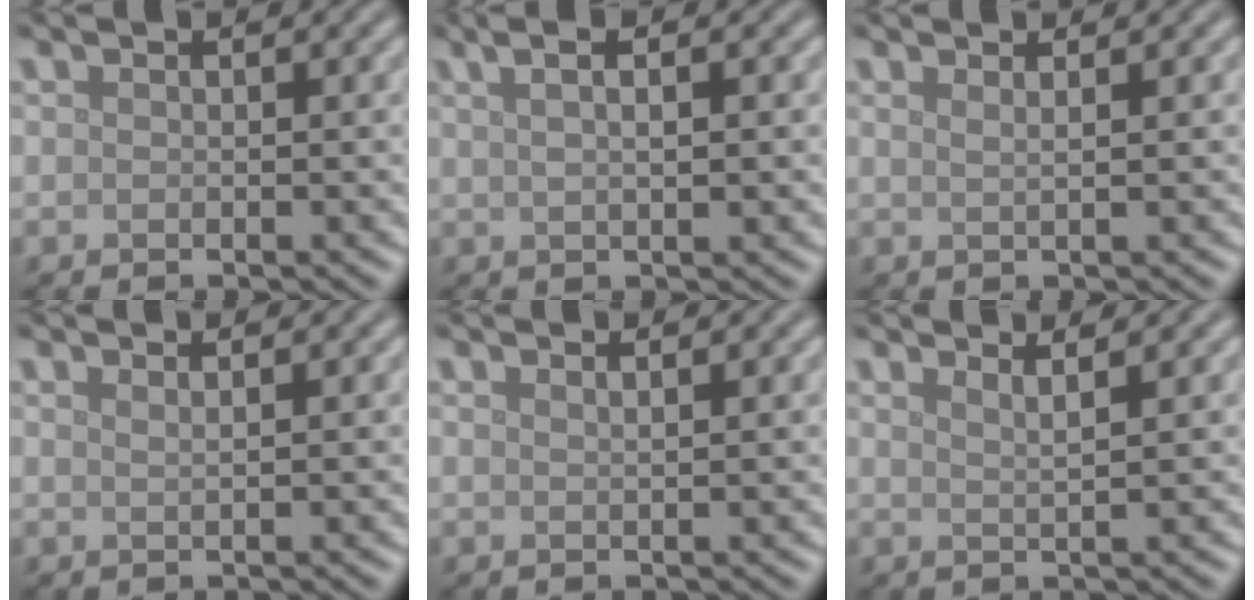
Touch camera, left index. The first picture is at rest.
{"total": 4.4, "force": [2.0, 1.8, 3.4], "torque": [-0.037, 0.018, 0.013]}
{"total": 1.8, "force": [1.0, 0.8, 1.2], "torque": [0.001, -0.002, -0.005]}
{"total": 1.4, "force": [0.9, 0.6, 0.9], "torque": [0.000, 0.000, 0.000]}
{"total": 1.3, "force": [0.9, 0.5, 0.8], "torque": [0.000, 0.002, 0.000]}
{"total": 2.0, "force": [1.5, 0.6, 1.2], "torque": [-0.008, 0.009, 0.009]}